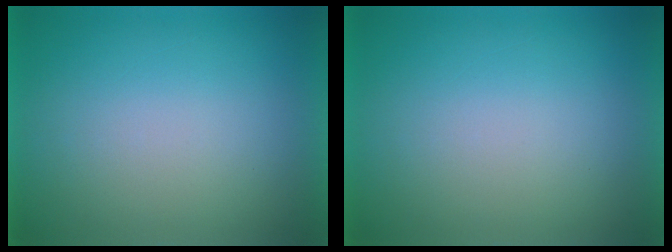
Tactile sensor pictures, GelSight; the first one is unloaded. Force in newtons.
{"total": 0.0}